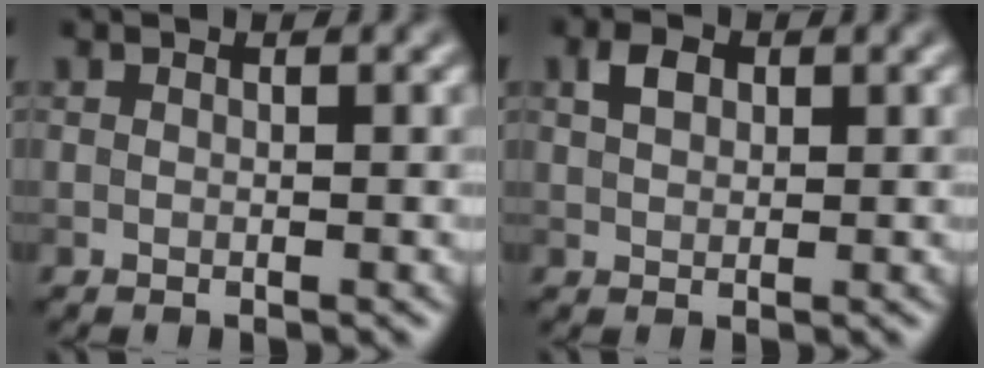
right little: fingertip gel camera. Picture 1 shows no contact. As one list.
[{"total": 2.1, "force": [0.8, 1.4, 1.3], "torque": [-0.028, 0.007, 0.014]}]